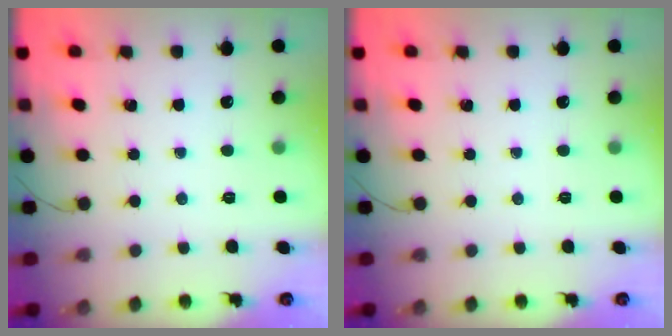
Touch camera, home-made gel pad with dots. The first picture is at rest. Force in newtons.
{"total": 0.0}